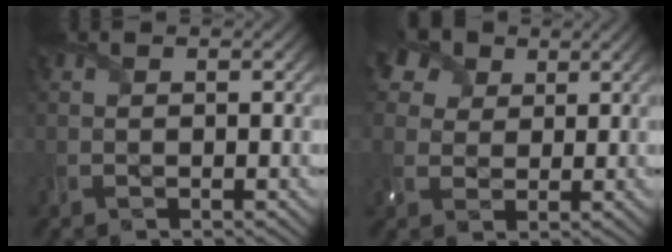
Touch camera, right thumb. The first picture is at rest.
{"total": 7.4, "force": [4.2, 5.1, 3.4], "torque": [-0.115, 0.025, 0.063]}